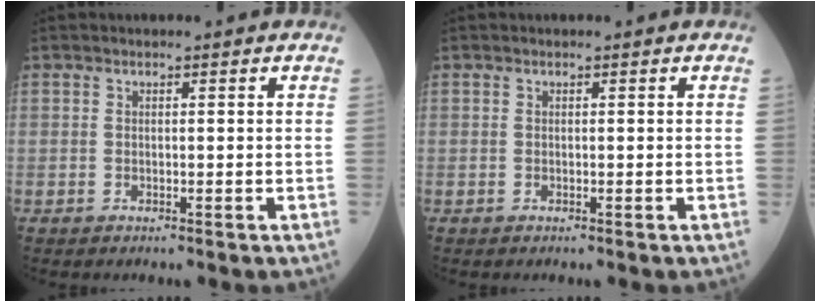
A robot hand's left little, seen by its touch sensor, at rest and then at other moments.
{"total": 0.0}